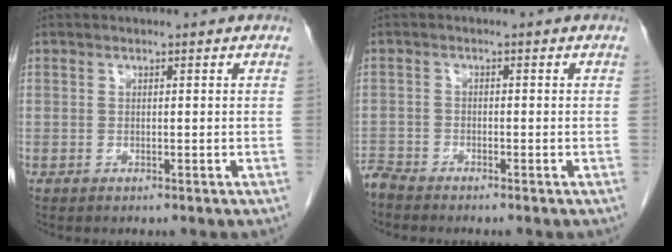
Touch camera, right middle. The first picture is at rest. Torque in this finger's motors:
{"motor_torque": [0.11, 0.16, -0.05, -0.01]}